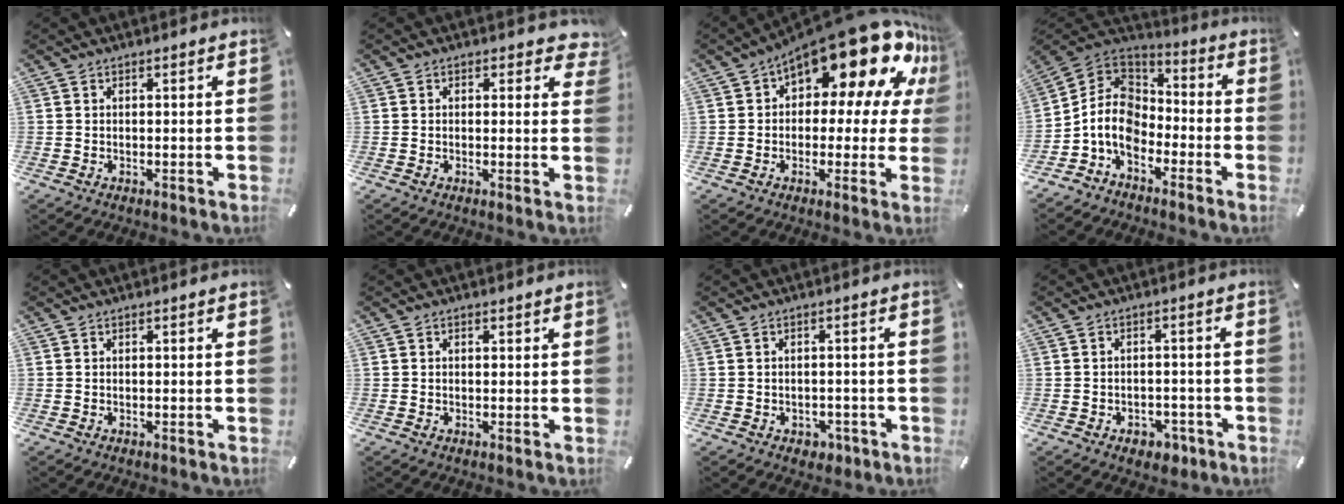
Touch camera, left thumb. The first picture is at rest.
{"total": 2.2, "force": [0.9, 1.5, 1.3], "torque": [-0.005, -0.002, 0.009]}
{"total": 22.0, "force": [11.6, 10.6, 15.4], "torque": [-0.217, -0.080, 0.197]}
{"total": 10.7, "force": [-5.3, 7.8, 5.1], "torque": [-0.128, 0.022, -0.106]}
{"total": 0.0}
{"total": 0.8, "force": [0.1, 0.7, 0.4], "torque": [-0.008, 0.006, 0.001]}
{"total": 3.1, "force": [-1.4, 2.5, 1.4], "torque": [-0.022, 0.006, -0.025]}
{"total": 4.5, "force": [-2.3, 3.3, 2.0], "torque": [-0.028, 0.014, -0.037]}